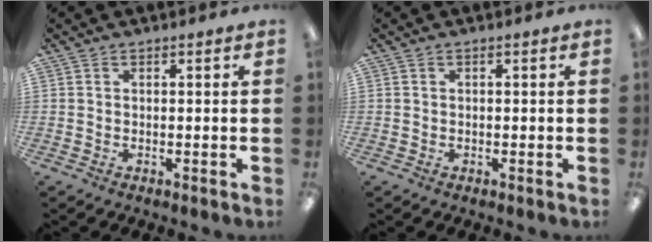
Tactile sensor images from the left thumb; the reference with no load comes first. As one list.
[{"total": 0.0}]